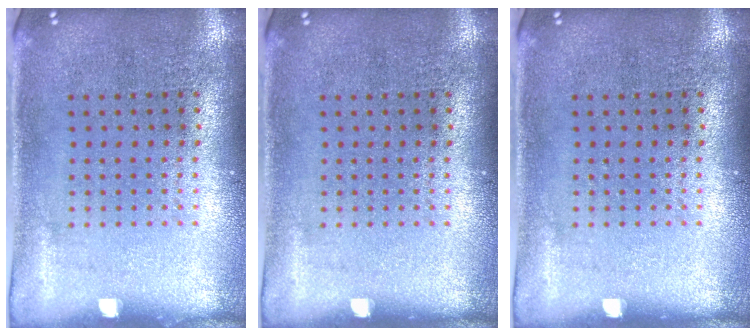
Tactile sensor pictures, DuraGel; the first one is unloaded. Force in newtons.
{"total": 0.0}
{"total": 0.0}